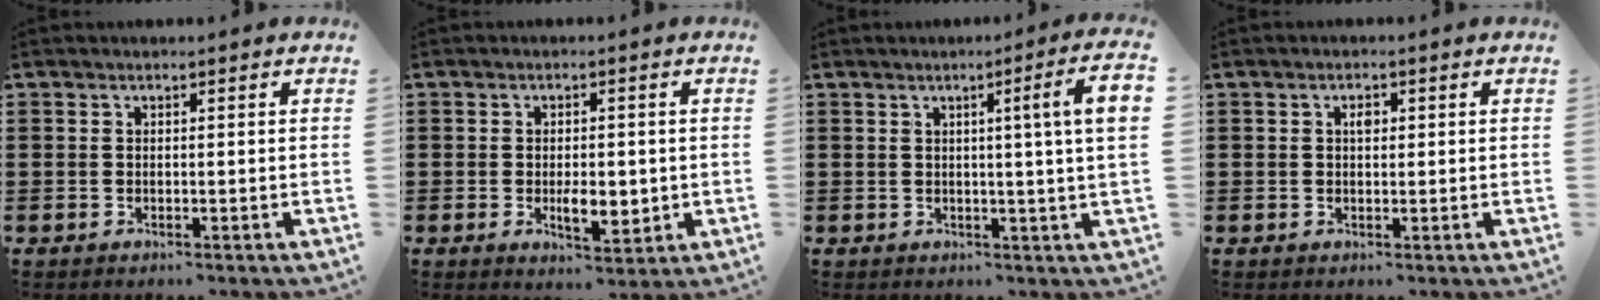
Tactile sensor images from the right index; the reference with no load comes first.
{"total": 4.3, "force": [-0.6, 2.2, 3.7], "torque": [-0.059, 0.003, -0.012]}
{"total": 5.8, "force": [1.3, -0.9, 5.6], "torque": [-0.097, -0.011, 0.014]}
{"total": 1.4, "force": [0.3, 0.8, 1.1], "torque": [-0.023, 0.007, 0.005]}